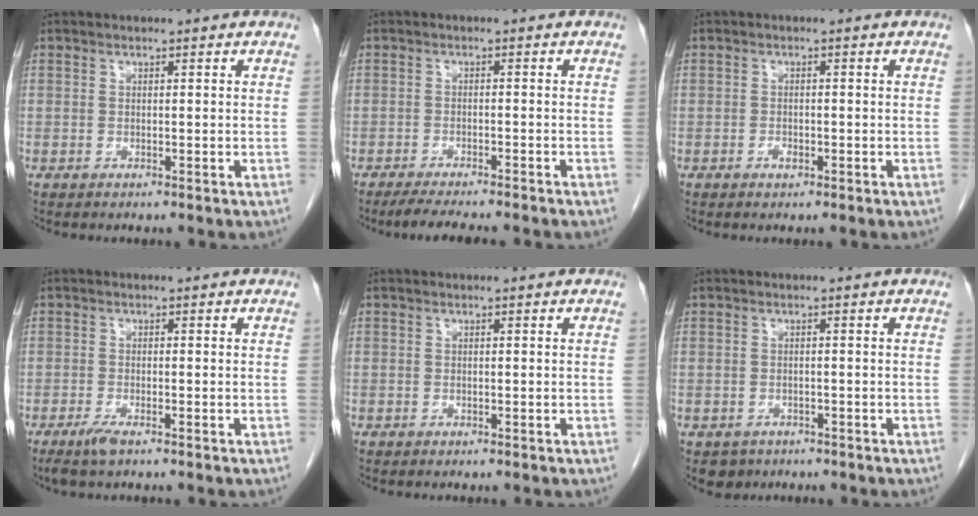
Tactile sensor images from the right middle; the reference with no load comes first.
{"total": 6.7, "force": [-5.7, 0.3, 3.5], "torque": [-0.047, -0.014, -0.088]}
{"total": 1.1, "force": [-0.6, 0.6, 0.8], "torque": [-0.014, 0.002, -0.007]}
{"total": 2.4, "force": [-1.7, 0.3, 1.7], "torque": [-0.040, -0.006, -0.033]}
{"total": 0.0}
{"total": 2.6, "force": [-1.8, 1.9, 0.3], "torque": [-0.010, 0.001, -0.024]}